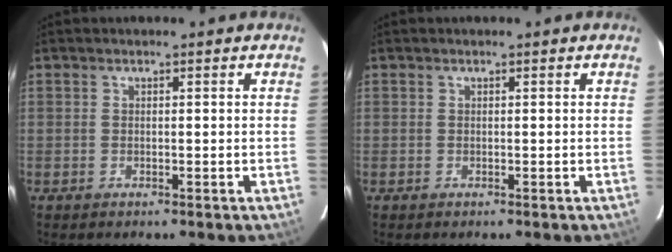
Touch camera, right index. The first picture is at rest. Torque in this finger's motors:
{"motor_torque": [0.00, 0.00, 0.00, 0.00]}